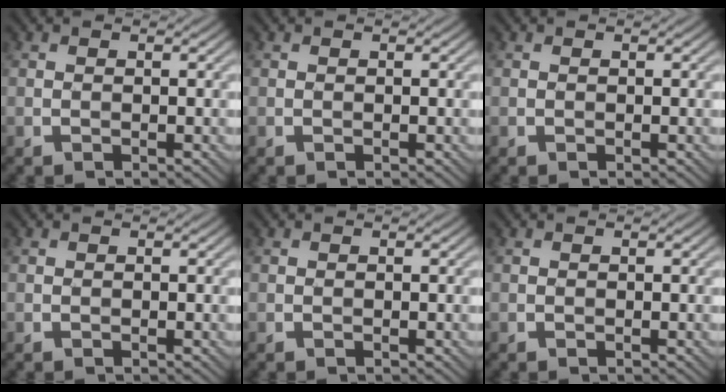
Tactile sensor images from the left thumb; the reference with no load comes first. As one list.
[{"total": 0.0}, {"total": 0.0}, {"total": 0.0}, {"total": 0.0}, {"total": 0.0}]